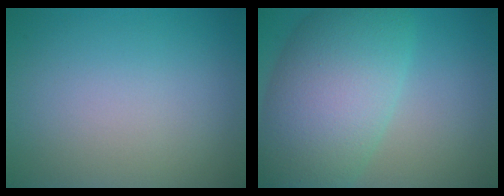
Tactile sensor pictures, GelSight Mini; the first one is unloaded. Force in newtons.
{"total": 10.5, "press": 10.5, "slide": 0.4}